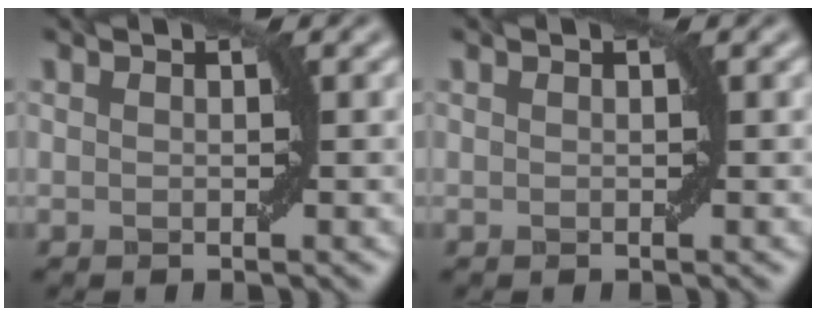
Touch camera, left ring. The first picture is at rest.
{"total": 0.0}